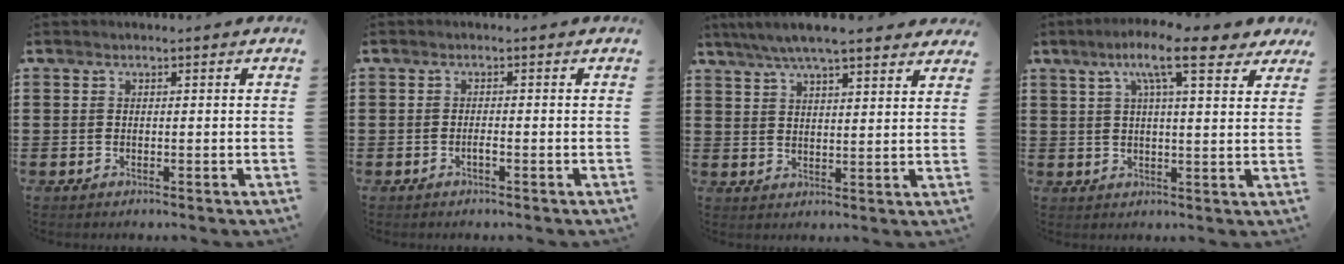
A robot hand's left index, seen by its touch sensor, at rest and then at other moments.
{"total": 1.0, "force": [-0.6, 0.2, 0.8], "torque": [-0.016, -0.003, -0.010]}
{"total": 6.2, "force": [5.3, 0.7, 3.2], "torque": [-0.077, -0.011, 0.094]}
{"total": 9.9, "force": [6.4, 2.1, 7.3], "torque": [-0.135, -0.010, 0.105]}